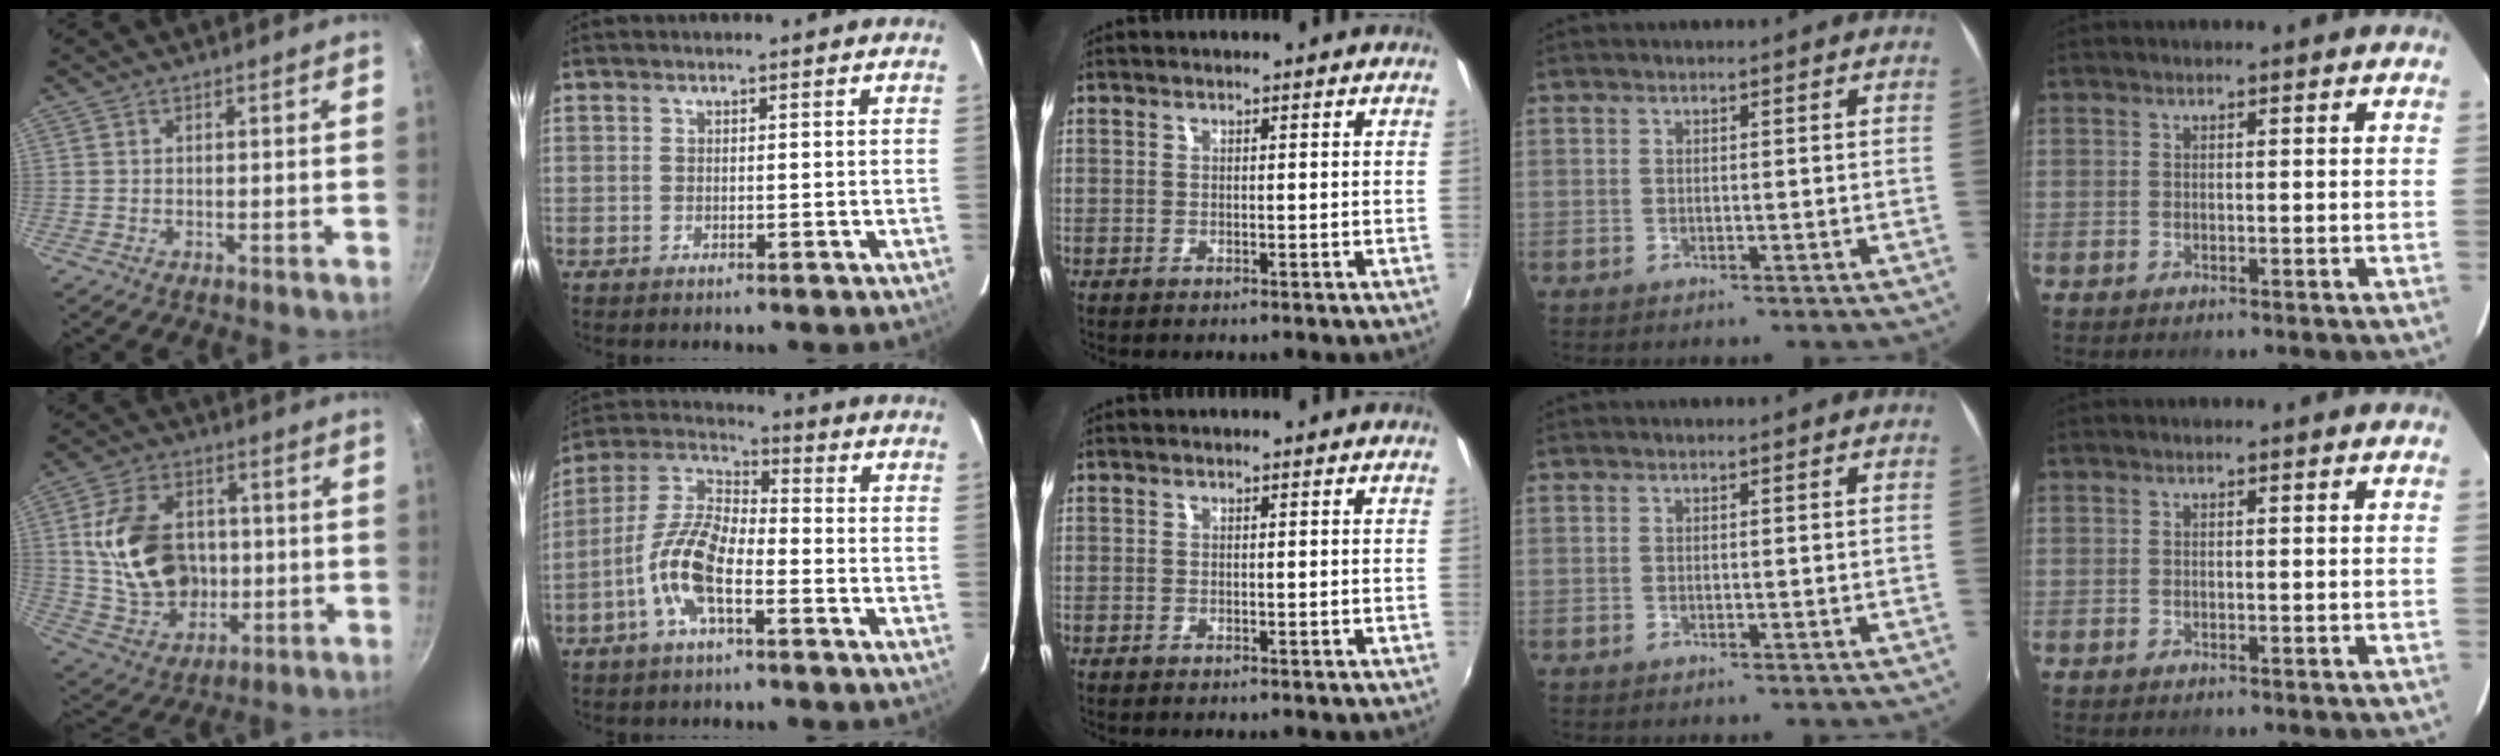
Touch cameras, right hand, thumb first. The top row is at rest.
{"thumb": {"total": 17.6, "force": [0.9, 13.2, 11.7], "torque": [-0.186, 0.011, 0.029]}, "index": {"total": 11.0, "force": [-4.7, 4.1, 9.1], "torque": [-0.199, 0.008, -0.097]}}